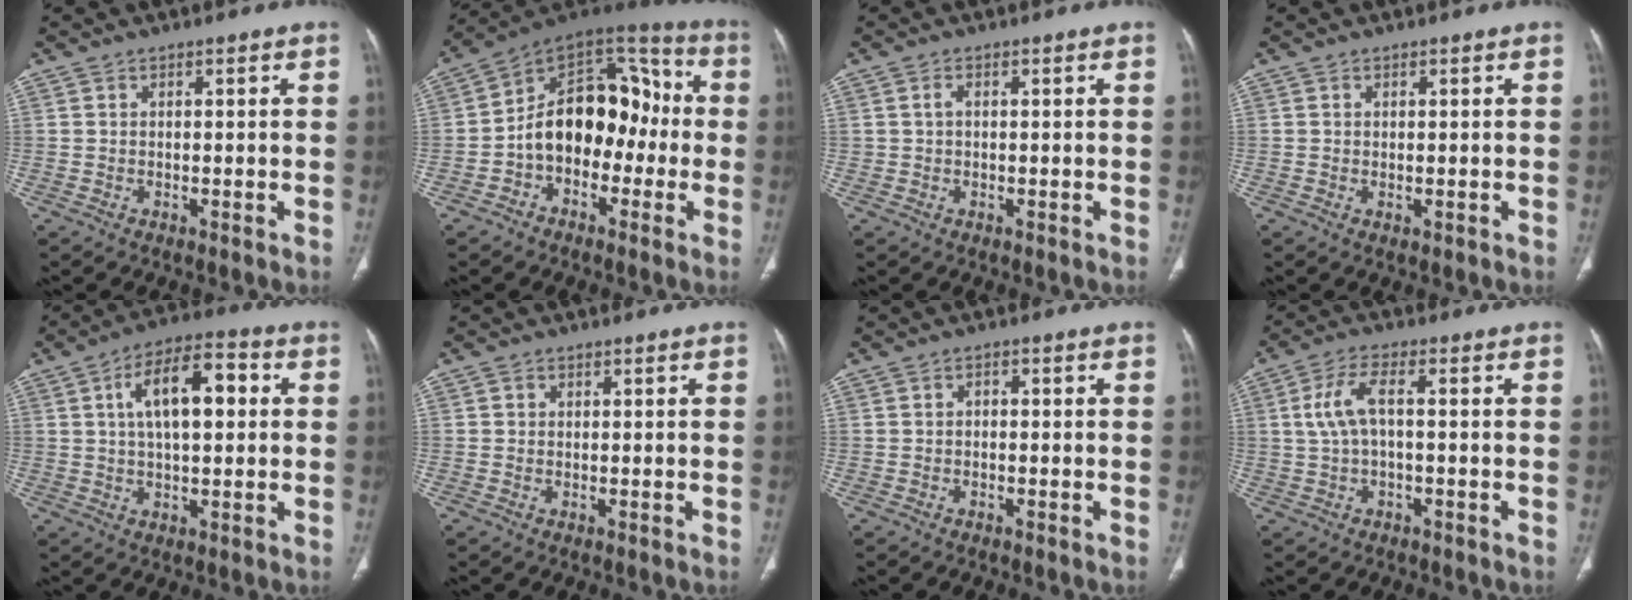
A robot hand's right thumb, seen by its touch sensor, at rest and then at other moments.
{"total": 17.1, "force": [-2.6, 11.6, 12.2], "torque": [-0.148, 0.061, -0.052]}
{"total": 1.2, "force": [0.1, 0.8, 0.9], "torque": [-0.015, 0.003, 0.002]}
{"total": 0.5, "force": [-0.1, 0.2, 0.5], "torque": [-0.011, -0.004, 0.000]}
{"total": 12.2, "force": [2.5, 5.6, 10.6], "torque": [-0.164, 0.019, 0.034]}
{"total": 0.7, "force": [0.1, 0.7, 0.1], "torque": [0.002, 0.001, 0.001]}
{"total": 0.8, "force": [-0.3, 0.6, 0.5], "torque": [-0.003, 0.005, -0.008]}
{"total": 6.0, "force": [0.4, 2.2, 5.6], "torque": [-0.135, 0.020, 0.006]}